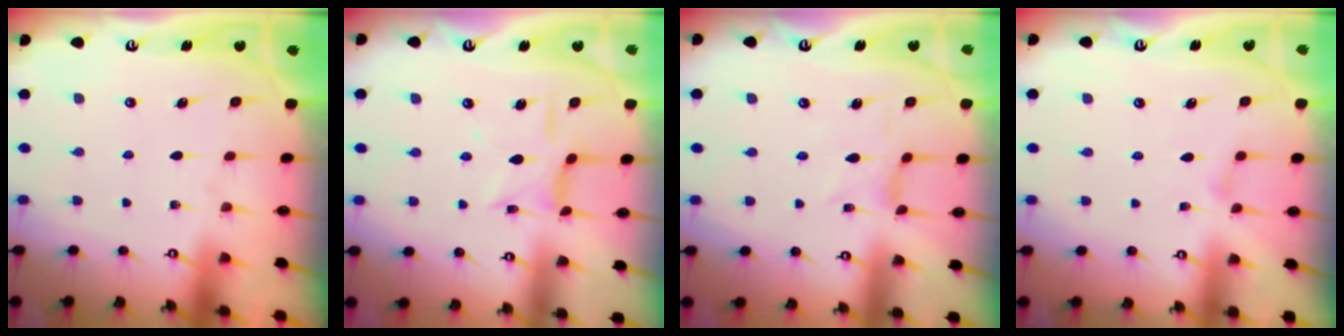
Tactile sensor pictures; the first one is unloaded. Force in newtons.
{"total": 6.2, "press": 6.2, "slide": 0.3}
{"total": 0.8, "press": 0.8, "slide": 0.2}
{"total": 2.1, "press": 2.1, "slide": 0.4}